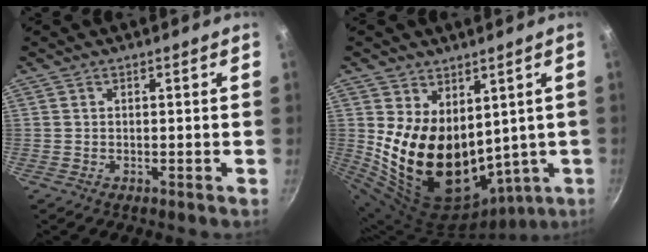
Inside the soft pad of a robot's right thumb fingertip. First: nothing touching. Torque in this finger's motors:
{"motor_torque": [-1.18, 2.84, 2.58, -0.19, 0.50]}